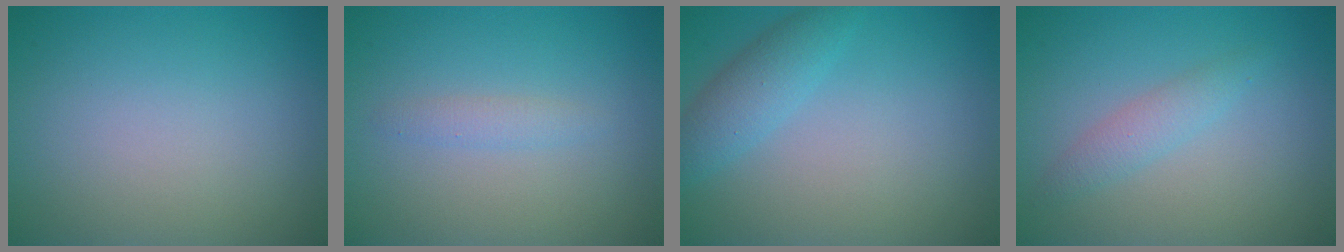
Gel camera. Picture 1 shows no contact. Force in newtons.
{"total": 1.2, "press": 1.2, "slide": 0.1}
{"total": 2.7, "press": 2.7, "slide": 0.1}
{"total": 1.8, "press": 1.8, "slide": 0.1}